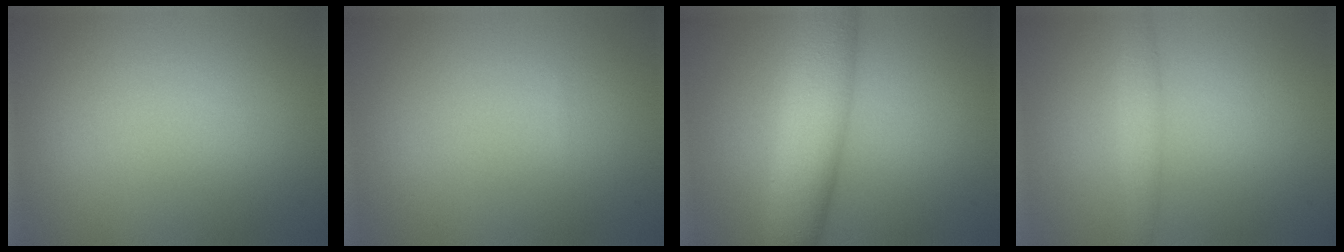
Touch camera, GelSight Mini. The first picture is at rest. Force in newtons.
{"total": 0.0}
{"total": 7.3, "press": 7.2, "slide": 0.1}
{"total": 1.7, "press": 1.6, "slide": 0.2}